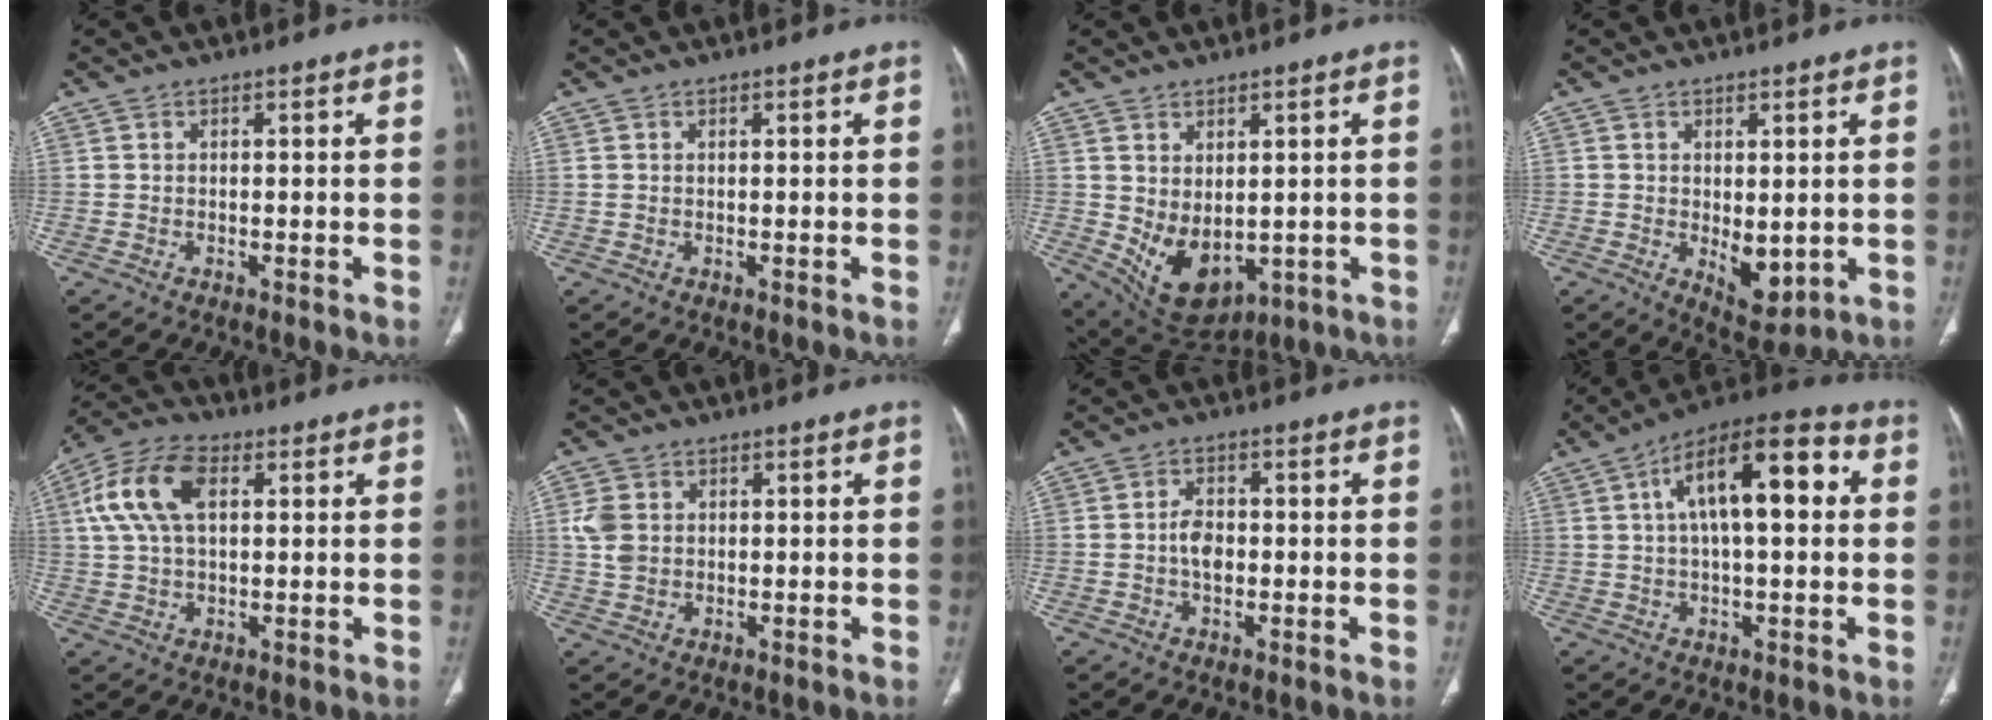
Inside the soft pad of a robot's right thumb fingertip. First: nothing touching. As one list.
[{"total": 0.0}, {"total": 9.9, "force": [-0.7, 6.2, 7.6], "torque": [-0.112, -0.009, 0.024]}, {"total": 6.2, "force": [-0.7, 3.4, 5.2], "torque": [-0.058, -0.017, 0.006]}, {"total": 12.4, "force": [3.2, 7.4, 9.4], "torque": [-0.192, 0.022, 0.056]}, {"total": 4.6, "force": [0.8, 3.6, 2.7], "torque": [-0.053, 0.001, 0.020]}, {"total": 4.0, "force": [-0.4, 2.6, 3.0], "torque": [-0.049, 0.008, -0.012]}, {"total": 16.5, "force": [3.6, 6.6, 14.7], "torque": [-0.220, 0.029, 0.049]}]